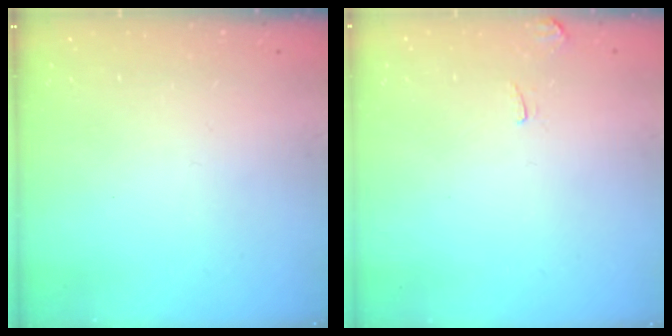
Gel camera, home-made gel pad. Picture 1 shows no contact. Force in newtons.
{"total": 1.5, "press": 1.4, "slide": 0.5}